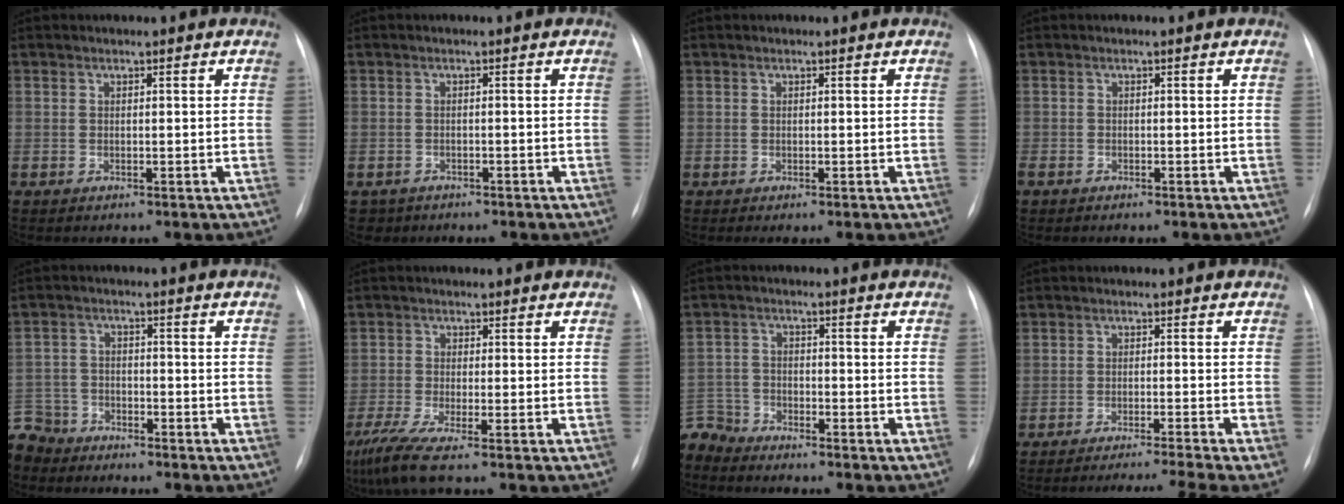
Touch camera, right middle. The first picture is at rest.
{"total": 2.6, "force": [-1.9, 1.8, -0.2], "torque": [0.001, 0.004, -0.027]}
{"total": 0.0}
{"total": 1.8, "force": [-1.3, 1.0, 0.8], "torque": [-0.018, -0.003, -0.020]}
{"total": 9.3, "force": [-8.0, 4.7, 0.9], "torque": [-0.037, 0.003, -0.151]}
{"total": 6.1, "force": [-4.2, 0.0, 4.3], "torque": [-0.088, -0.022, -0.081]}
{"total": 6.8, "force": [-6.6, 1.6, -0.2], "torque": [0.001, -0.002, -0.132]}
{"total": 11.3, "force": [-9.9, -2.3, 5.0], "torque": [-0.061, -0.019, -0.138]}